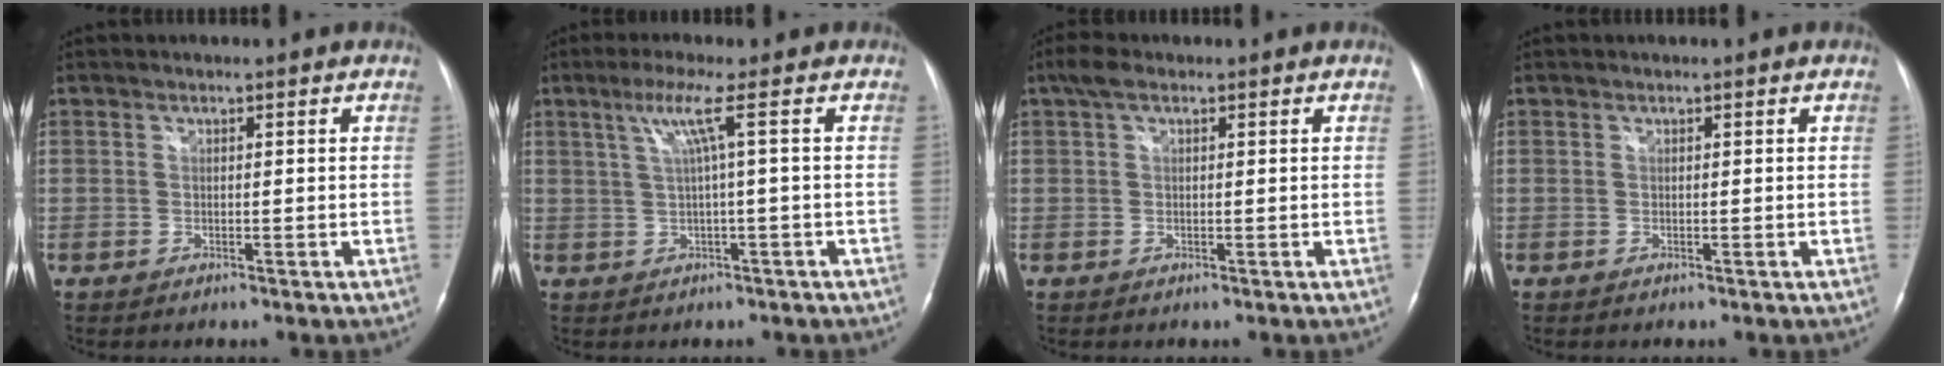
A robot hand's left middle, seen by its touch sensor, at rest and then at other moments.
{"total": 4.4, "force": [1.2, -1.5, 4.0], "torque": [-0.088, 0.011, 0.030]}
{"total": 2.4, "force": [1.3, 1.0, 1.7], "torque": [-0.040, 0.025, 0.026]}
{"total": 0.0}